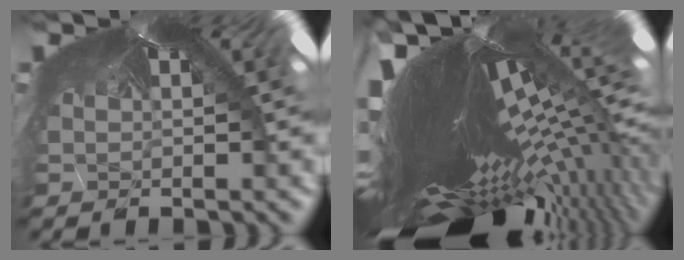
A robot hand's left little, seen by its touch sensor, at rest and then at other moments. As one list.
[{"total": 8.1, "force": [-7.2, -1.8, 3.1], "torque": [-0.051, -0.107, -0.088]}]